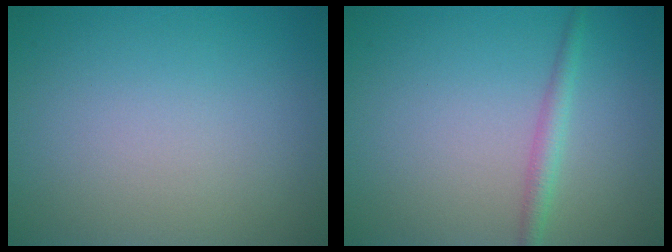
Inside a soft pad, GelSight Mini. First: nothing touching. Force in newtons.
{"total": 1.8, "press": 1.8, "slide": 0.0}